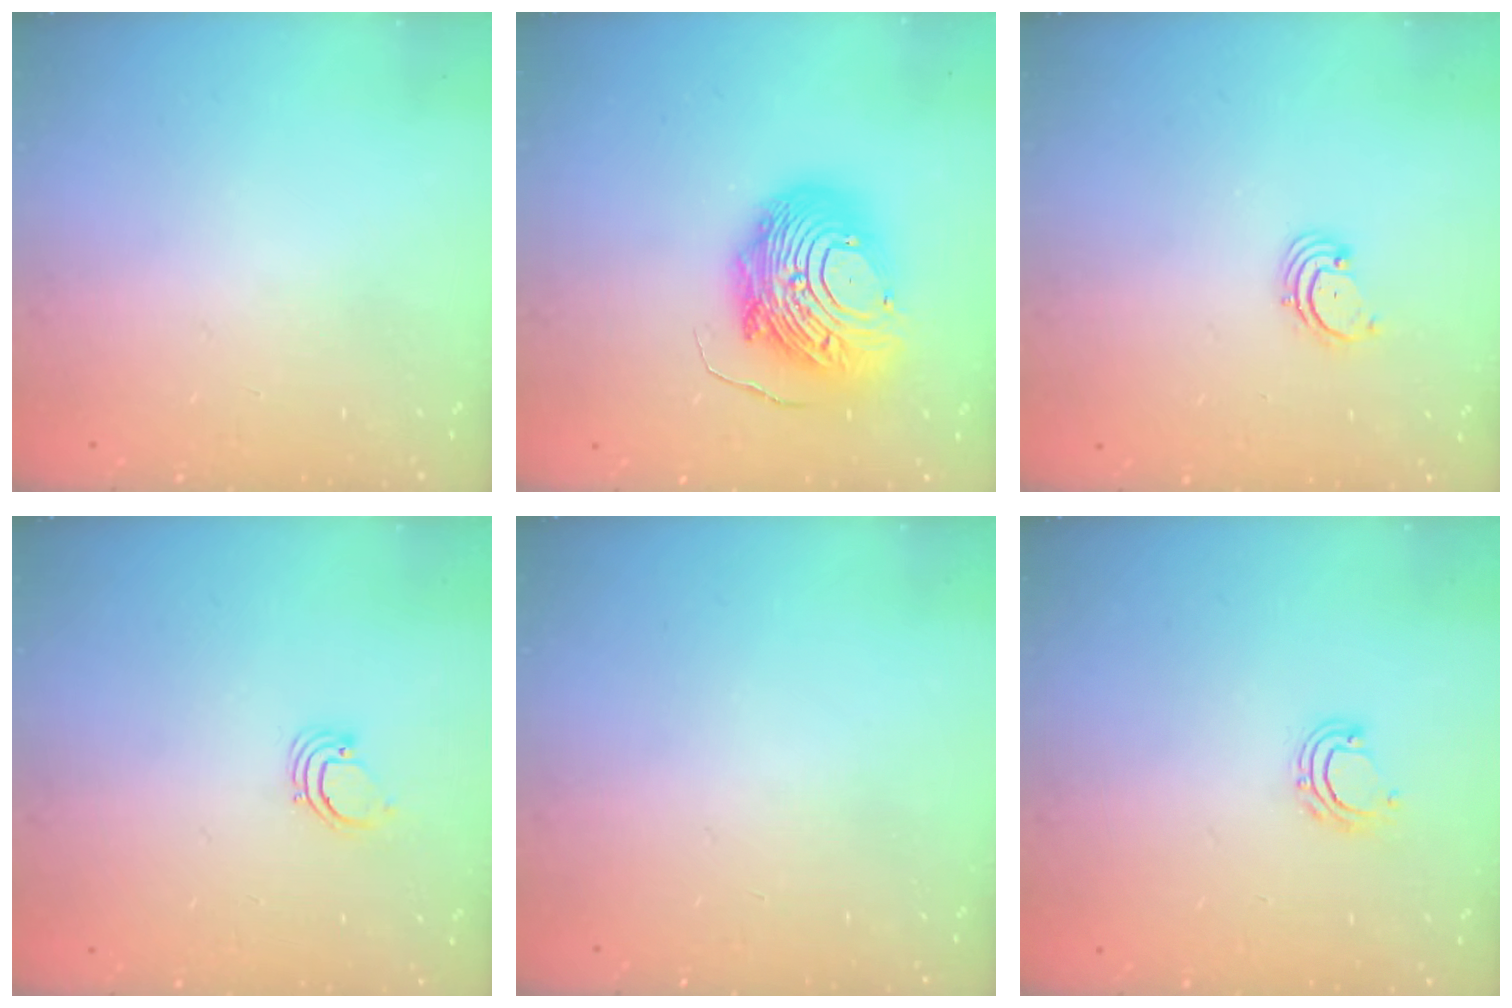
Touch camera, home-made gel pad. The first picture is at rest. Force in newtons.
{"total": 14.8, "press": 14.7, "slide": 1.3}
{"total": 1.7, "press": 1.6, "slide": 0.2}
{"total": 1.9, "press": 1.9, "slide": 0.1}
{"total": 0.0}
{"total": 6.1, "press": 6.0, "slide": 1.1}